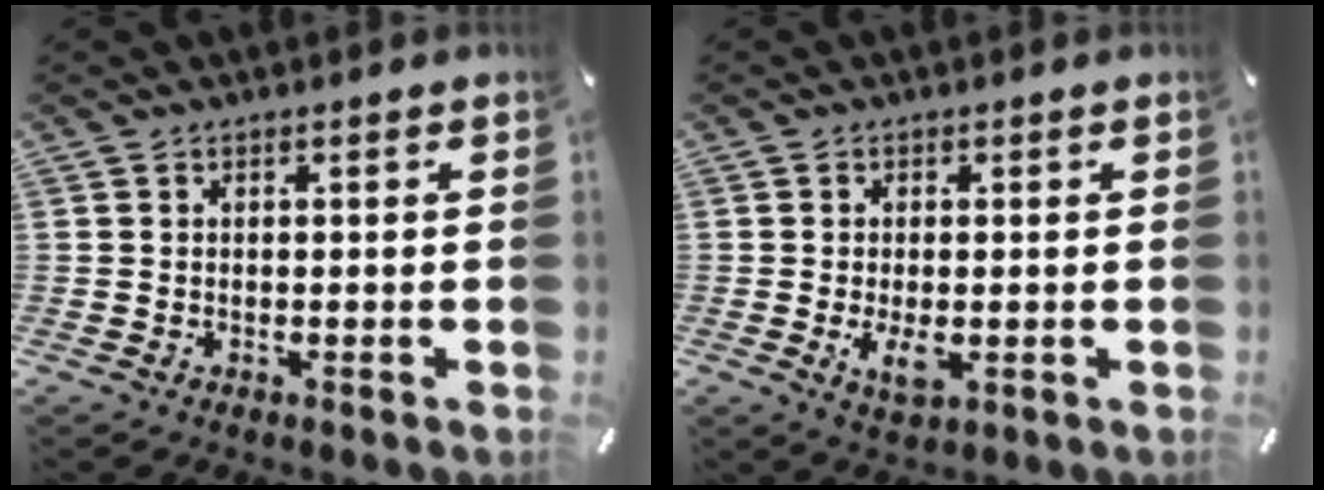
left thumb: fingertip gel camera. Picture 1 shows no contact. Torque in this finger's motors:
{"motor_torque": [0.05, 0.05, 0.34, -0.16, 0.02]}